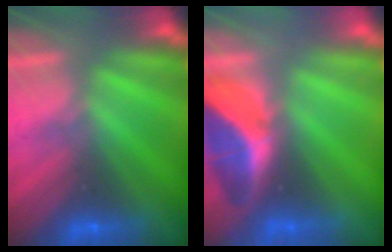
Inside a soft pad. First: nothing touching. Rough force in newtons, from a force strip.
{"total": 2.1}